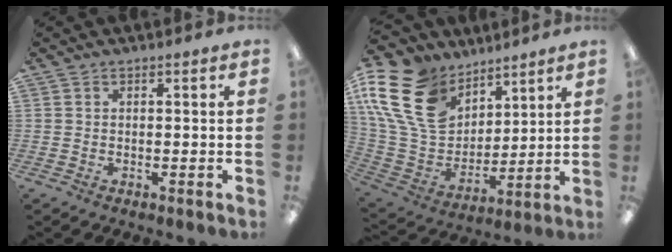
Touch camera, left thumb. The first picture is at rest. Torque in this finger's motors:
{"motor_torque": [0.58, 0.92, 1.59, -1.18, 0.57]}